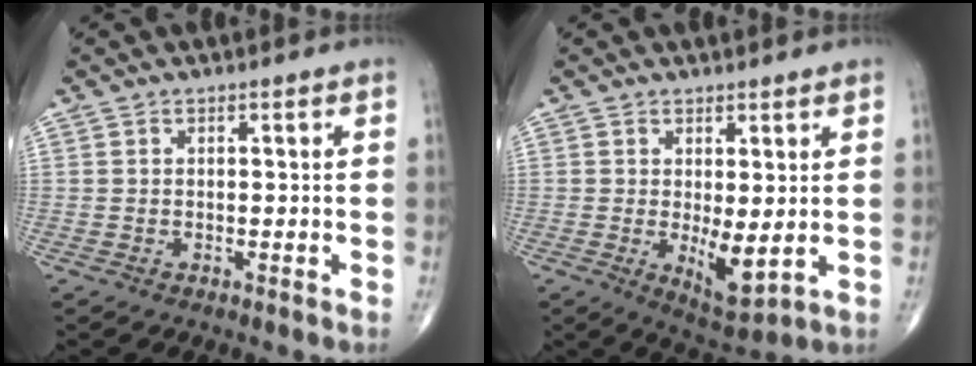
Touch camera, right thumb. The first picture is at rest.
{"total": 6.5, "force": [-0.3, 2.3, 6.1], "torque": [-0.092, -0.021, 0.006]}